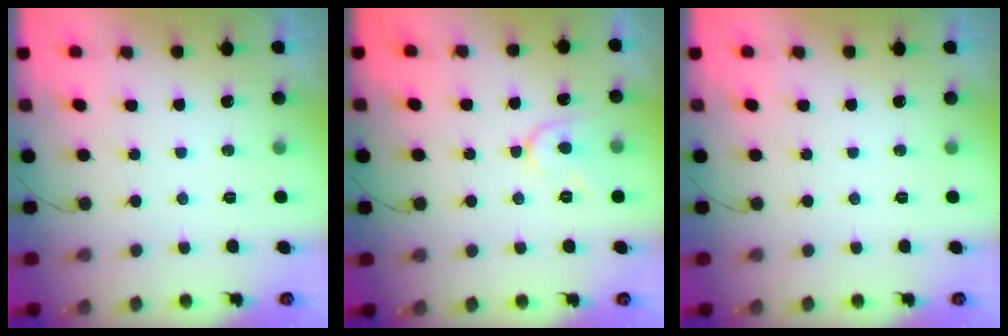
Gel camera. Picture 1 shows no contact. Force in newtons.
{"total": 7.7, "press": 7.6, "slide": 0.8}
{"total": 0.0}